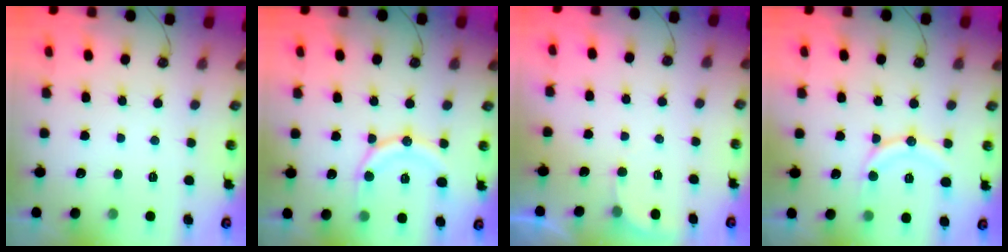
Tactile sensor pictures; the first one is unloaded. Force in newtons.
{"total": 12.9, "press": 12.8, "slide": 1.4}
{"total": 1.4, "press": 1.4, "slide": 0.1}
{"total": 12.2, "press": 12.2, "slide": 1.2}